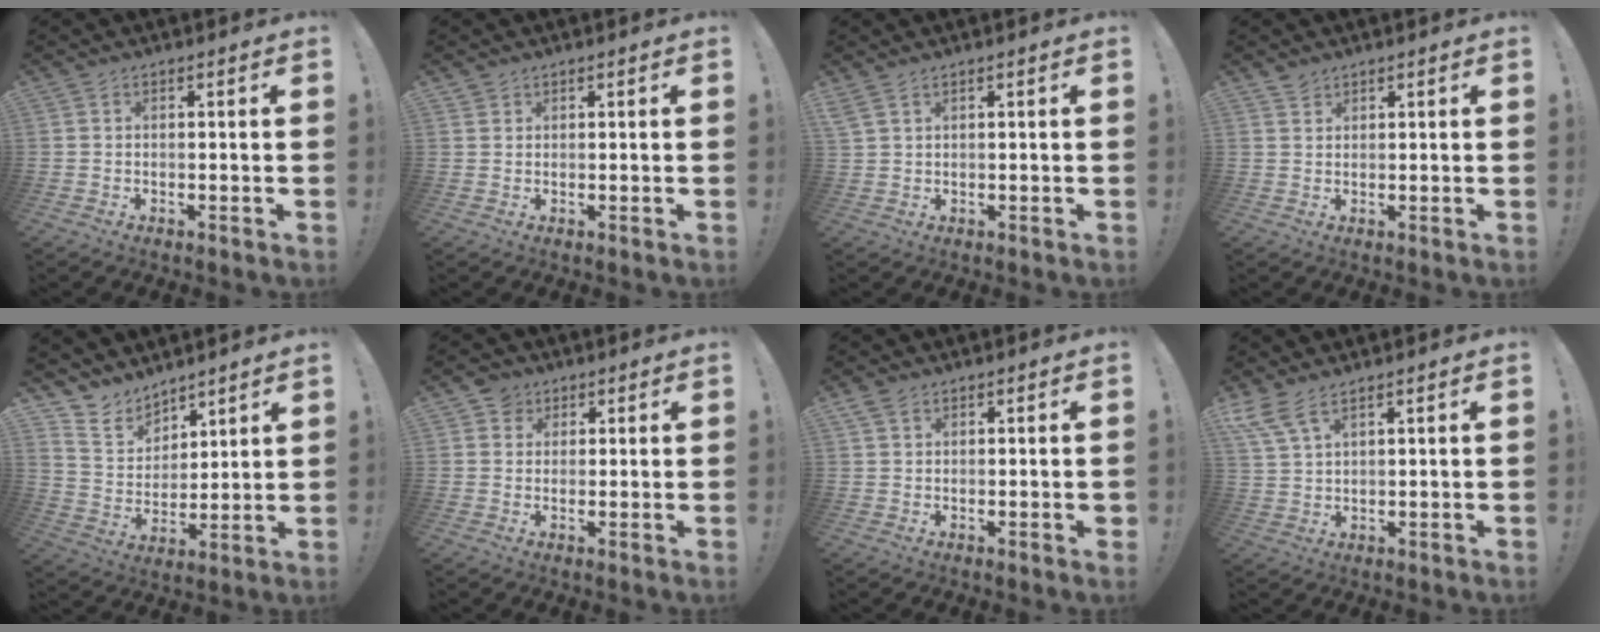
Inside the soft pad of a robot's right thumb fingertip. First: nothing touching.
{"total": 1.0, "force": [0.8, 0.5, 0.0], "torque": [0.006, -0.006, 0.015]}
{"total": 2.6, "force": [1.5, 0.9, 1.9], "torque": [-0.038, -0.003, 0.030]}
{"total": 2.1, "force": [1.8, 0.9, 0.2], "torque": [0.006, -0.016, 0.032]}
{"total": 9.3, "force": [7.8, 4.9, 0.8], "torque": [-0.034, -0.072, 0.156]}
{"total": 4.2, "force": [2.2, 3.5, 0.9], "torque": [-0.013, -0.003, 0.039]}
{"total": 2.4, "force": [1.3, 1.2, 1.6], "torque": [-0.026, -0.002, 0.025]}
{"total": 6.4, "force": [4.6, 1.7, 4.1], "torque": [-0.091, -0.016, 0.090]}